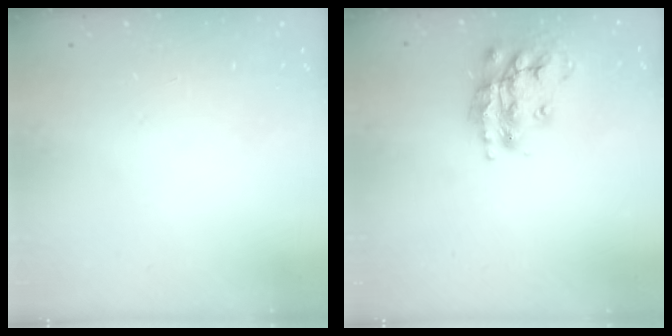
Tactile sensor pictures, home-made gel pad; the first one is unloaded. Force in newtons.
{"total": 16.8, "press": 16.7, "slide": 1.5}